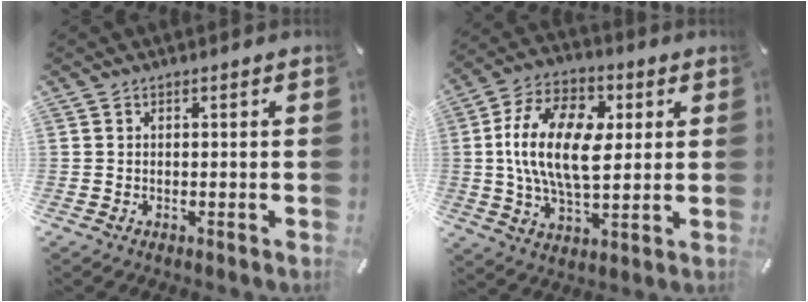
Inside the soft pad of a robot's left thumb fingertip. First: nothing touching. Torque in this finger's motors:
{"motor_torque": [0.60, 0.85, 2.05, -0.72, 0.47]}